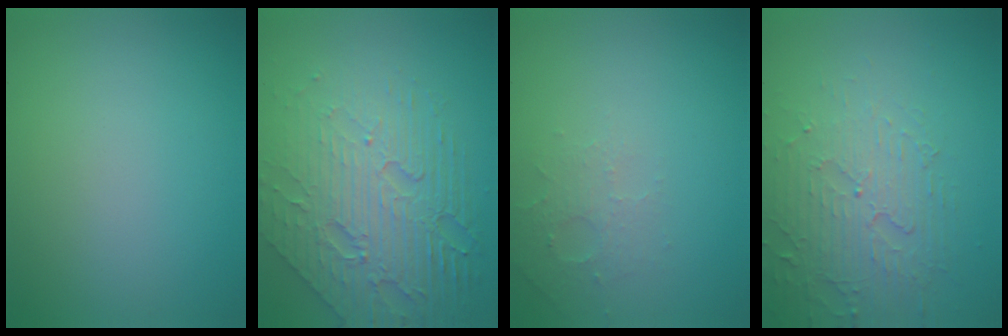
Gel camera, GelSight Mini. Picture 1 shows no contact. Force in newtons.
{"total": 8.3, "press": 5.6, "slide": 6.1}
{"total": 1.8, "press": 1.7, "slide": 0.4}
{"total": 3.9, "press": 3.7, "slide": 1.1}